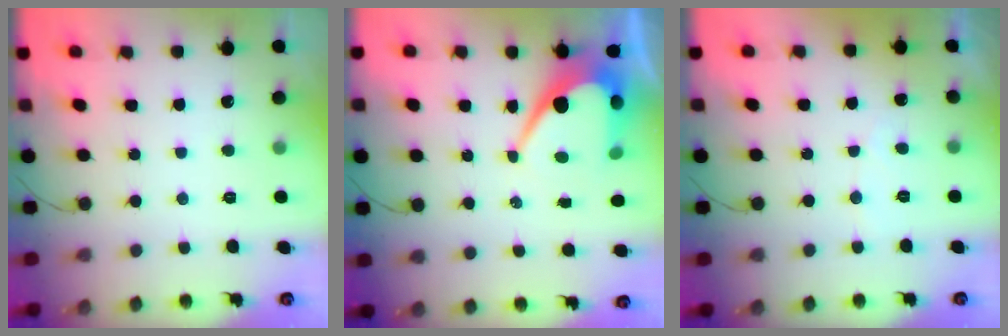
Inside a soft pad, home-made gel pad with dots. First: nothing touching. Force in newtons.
{"total": 10.7, "press": 10.7, "slide": 0.8}
{"total": 2.9, "press": 2.9, "slide": 0.2}